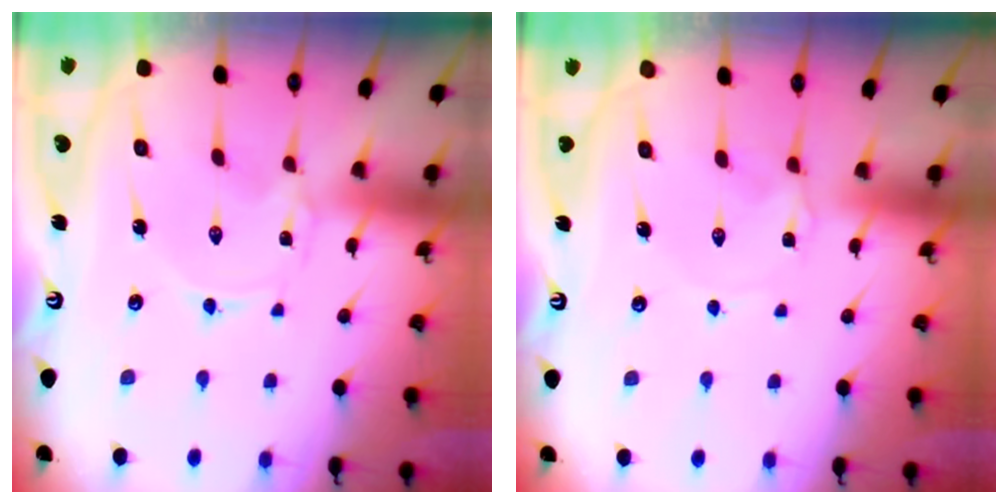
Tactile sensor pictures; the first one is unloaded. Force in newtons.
{"total": 2.7, "press": 2.7, "slide": 0.5}